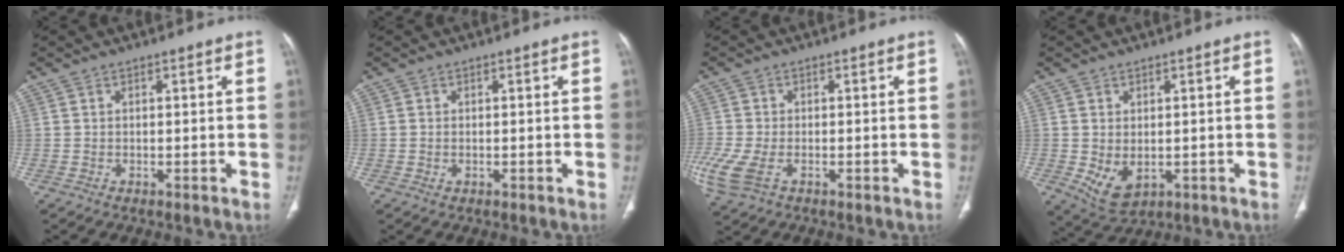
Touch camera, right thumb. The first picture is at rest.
{"total": 0.6, "force": [-0.1, 0.4, 0.5], "torque": [-0.016, 0.003, 0.002]}
{"total": 7.7, "force": [-2.7, 4.2, 5.8], "torque": [-0.160, -0.006, -0.049]}
{"total": 5.9, "force": [-0.8, 3.8, 4.4], "torque": [-0.072, -0.012, 0.005]}